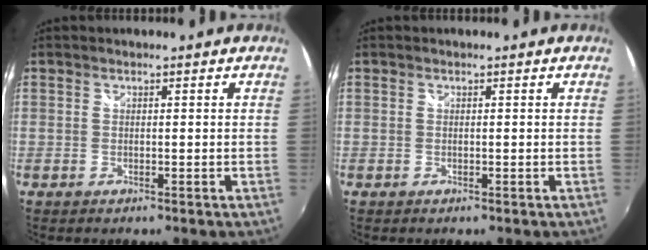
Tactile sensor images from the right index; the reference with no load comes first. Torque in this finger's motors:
{"motor_torque": [-0.07, 0.07, 0.00, 0.00]}